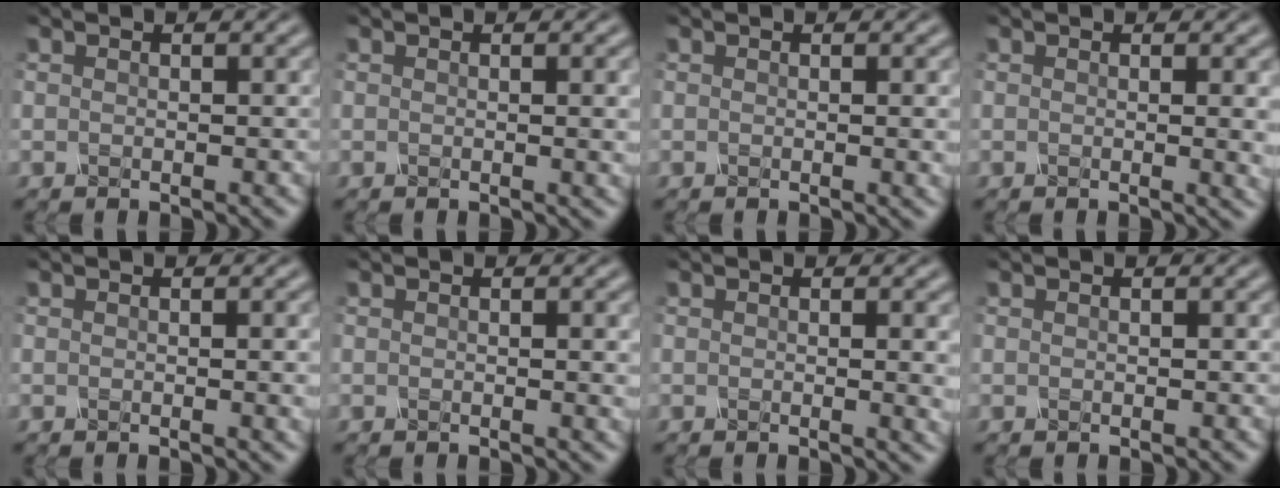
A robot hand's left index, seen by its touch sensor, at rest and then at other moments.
{"total": 2.6, "force": [0.2, 0.8, 2.4], "torque": [-0.021, 0.002, 0.000]}
{"total": 2.1, "force": [0.0, 0.7, 2.0], "torque": [-0.017, 0.001, -0.003]}
{"total": 2.9, "force": [0.1, 1.0, 2.8], "torque": [-0.023, 0.001, 0.000]}
{"total": 2.3, "force": [0.0, 0.7, 2.1], "torque": [-0.018, 0.001, -0.003]}
{"total": 2.0, "force": [0.1, 0.7, 1.9], "torque": [-0.017, 0.001, -0.002]}
{"total": 3.1, "force": [0.1, 1.1, 2.9], "torque": [-0.024, 0.001, 0.001]}
{"total": 0.0}